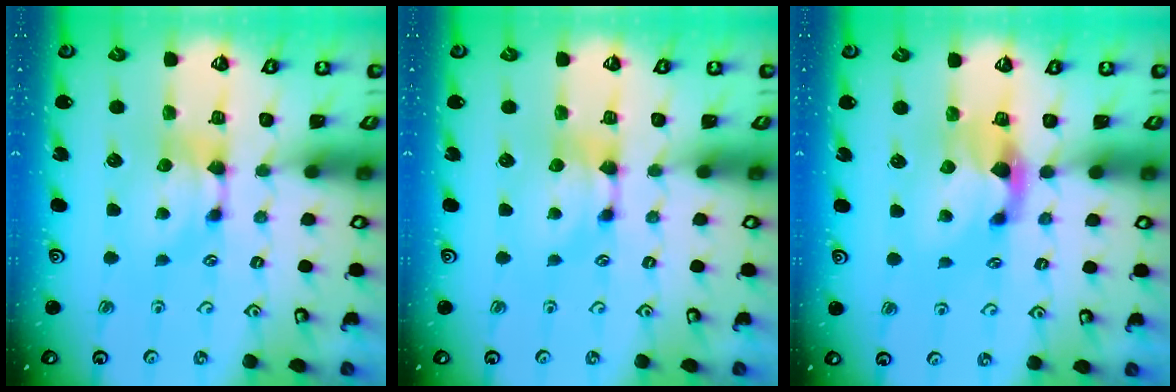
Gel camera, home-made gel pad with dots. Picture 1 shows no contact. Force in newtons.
{"total": 0.0}
{"total": 2.0, "press": 1.6, "slide": 1.2}